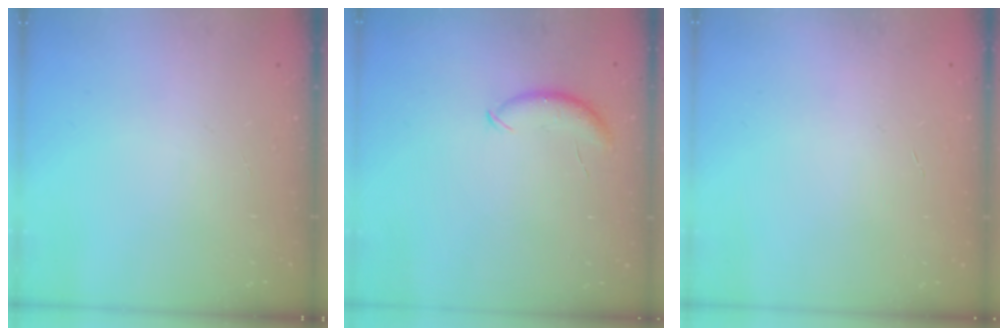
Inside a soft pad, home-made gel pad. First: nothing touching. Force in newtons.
{"total": 7.4, "press": 7.4, "slide": 1.1}
{"total": 0.0}